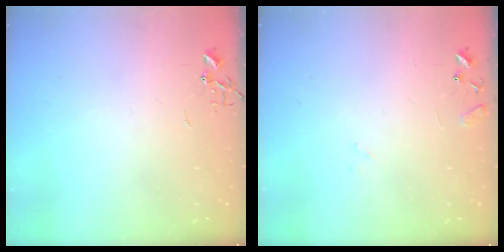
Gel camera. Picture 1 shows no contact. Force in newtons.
{"total": 9.5, "press": 9.5, "slide": 0.9}